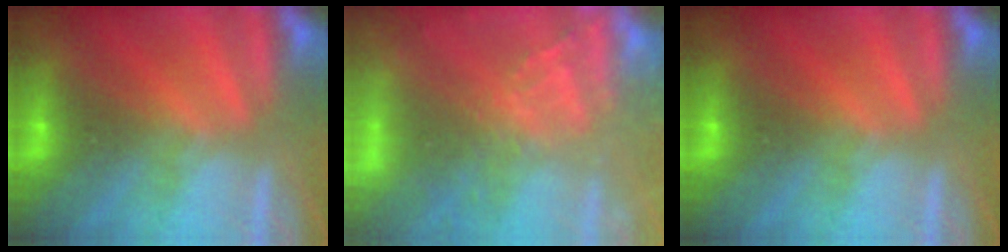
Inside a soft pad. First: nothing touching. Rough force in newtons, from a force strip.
{"total": 5.8}
{"total": 0.0}